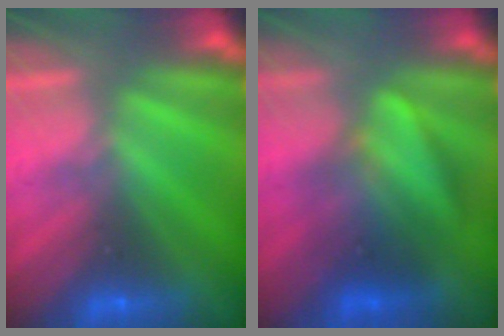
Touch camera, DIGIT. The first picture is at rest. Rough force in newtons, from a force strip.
{"total": 3.7}